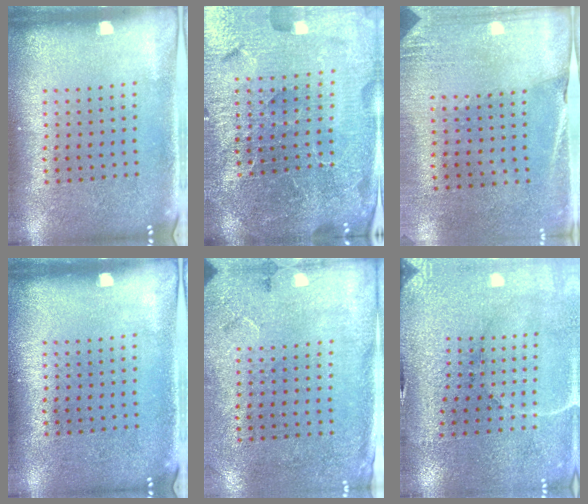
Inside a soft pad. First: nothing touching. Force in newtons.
{"total": 6.1, "press": 5.4, "slide": 2.9}
{"total": 2.6, "press": 2.3, "slide": 1.3}
{"total": 0.0}
{"total": 2.7, "press": 2.2, "slide": 1.6}
{"total": 3.2, "press": 3.2, "slide": 0.1}